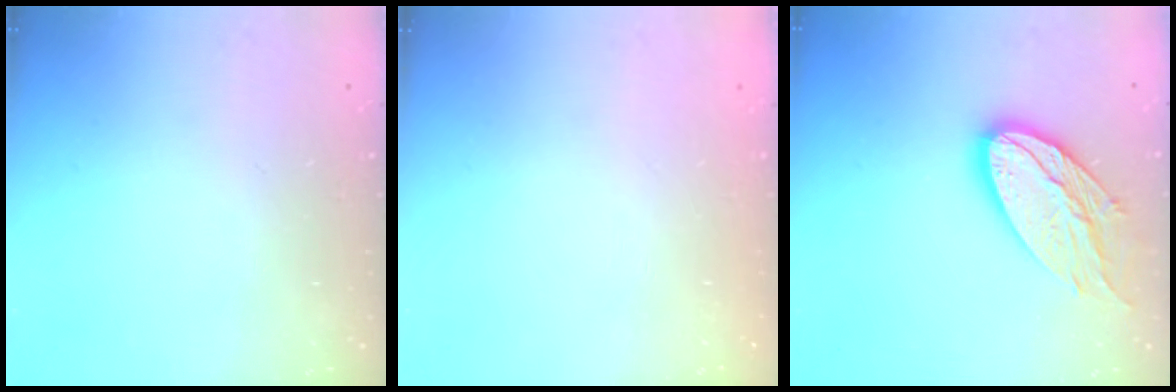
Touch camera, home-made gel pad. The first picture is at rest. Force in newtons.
{"total": 0.0}
{"total": 15.5, "press": 15.4, "slide": 1.1}